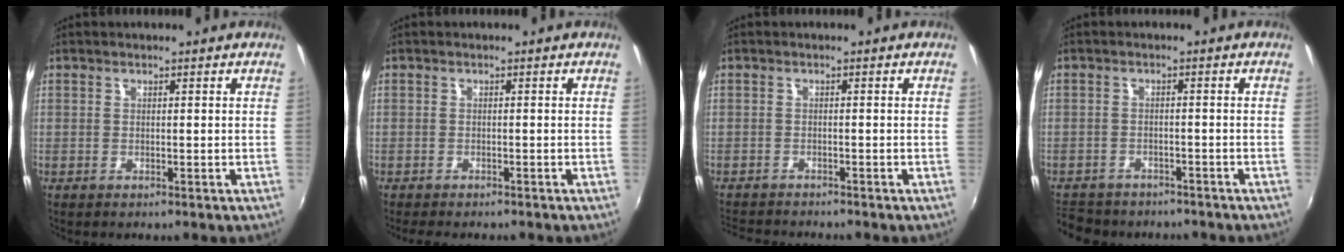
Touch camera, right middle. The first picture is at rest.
{"total": 3.4, "force": [-2.9, 0.9, 1.4], "torque": [-0.033, -0.012, -0.047]}
{"total": 5.6, "force": [-5.3, 0.6, 1.5], "torque": [-0.044, -0.016, -0.089]}
{"total": 9.6, "force": [-7.9, 4.5, 2.9], "torque": [-0.085, -0.010, -0.120]}